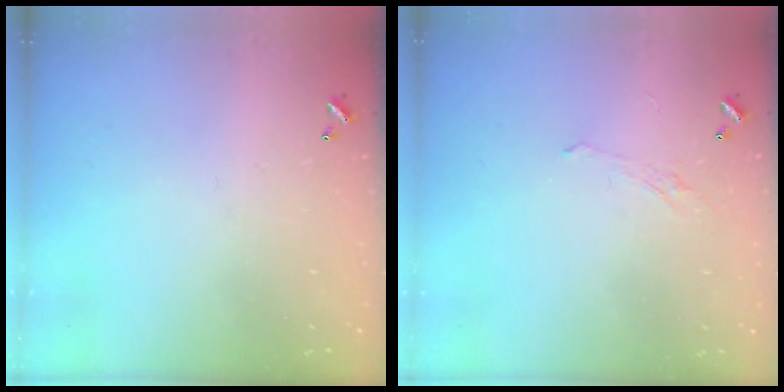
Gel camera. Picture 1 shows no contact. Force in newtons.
{"total": 0.9, "press": 0.7, "slide": 0.6}